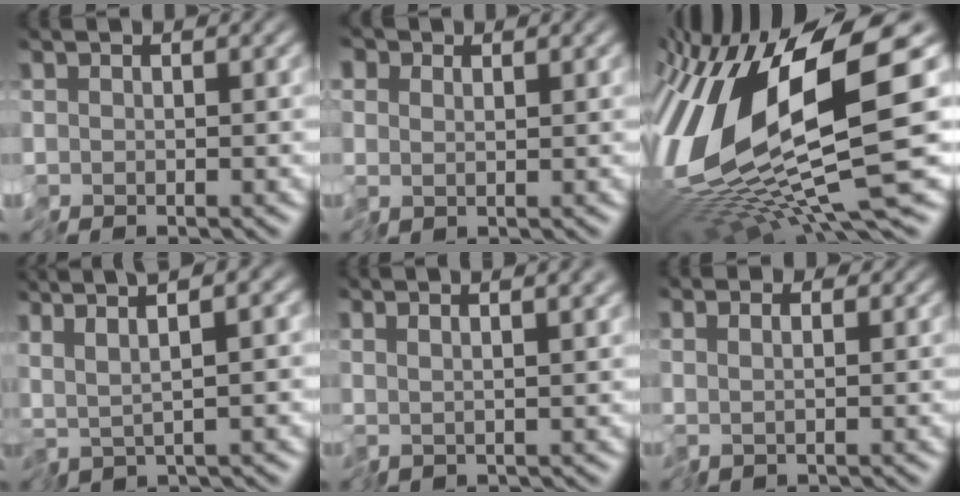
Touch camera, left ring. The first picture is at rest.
{"total": 1.7, "force": [1.0, 1.3, 0.5], "torque": [-0.015, 0.007, 0.015]}
{"total": 14.8, "force": [0.3, 3.6, 14.3], "torque": [-0.300, 0.004, 0.013]}
{"total": 6.0, "force": [3.2, 0.7, 5.0], "torque": [-0.095, 0.021, 0.053]}
{"total": 5.0, "force": [3.4, 1.0, 3.6], "torque": [-0.048, 0.028, 0.046]}
{"total": 1.2, "force": [1.0, 0.3, 0.6], "torque": [-0.014, 0.004, 0.018]}